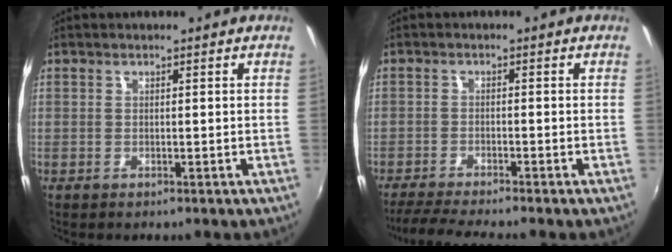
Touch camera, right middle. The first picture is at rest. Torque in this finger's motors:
{"motor_torque": [0.09, -0.09, 0.03, 0.05]}